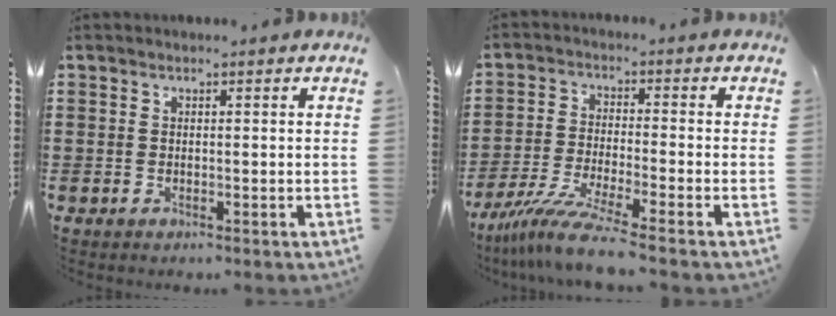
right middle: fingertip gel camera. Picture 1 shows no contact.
{"total": 7.4, "force": [-6.0, -0.3, 4.3], "torque": [-0.093, -0.019, -0.118]}